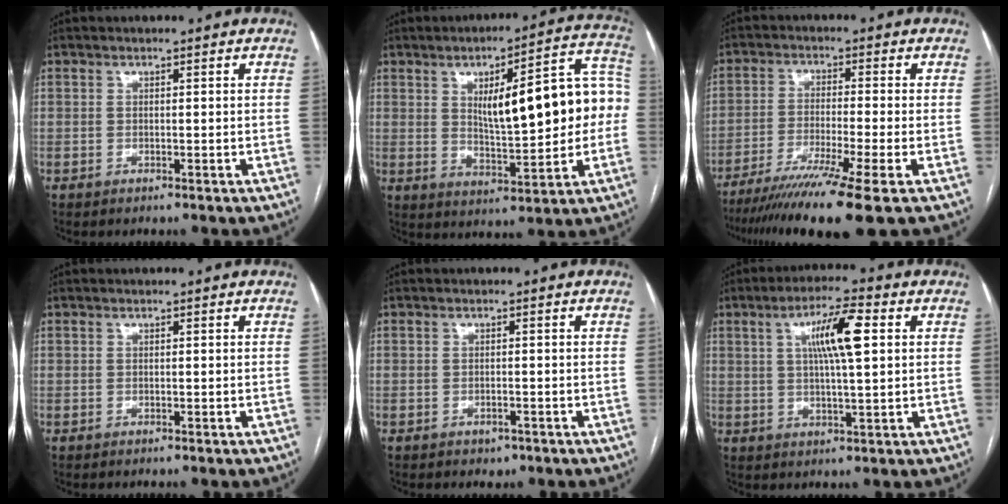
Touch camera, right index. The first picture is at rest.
{"total": 17.7, "force": [1.7, 4.6, 17.0], "torque": [-0.232, 0.037, 0.034]}
{"total": 13.1, "force": [-9.3, -1.9, 9.0], "torque": [-0.156, -0.041, -0.150]}
{"total": 0.0}
{"total": 1.4, "force": [-0.9, 0.9, 0.6], "torque": [-0.011, 0.001, -0.006]}
{"total": 8.8, "force": [2.4, 1.1, 8.4], "torque": [-0.152, 0.012, 0.041]}